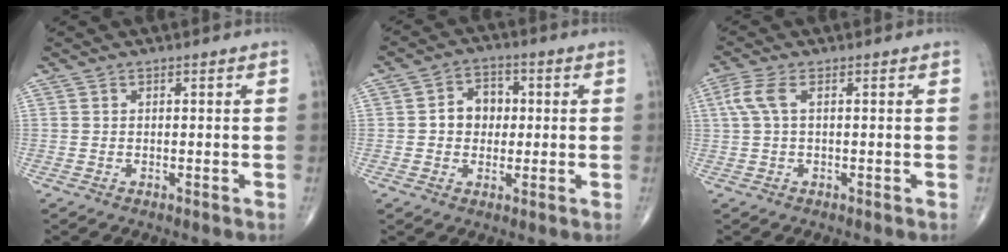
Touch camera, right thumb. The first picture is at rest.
{"total": 6.3, "force": [0.3, 5.2, 3.7], "torque": [-0.028, 0.014, -0.002]}
{"total": 4.0, "force": [0.8, 1.5, 3.6], "torque": [-0.108, 0.016, 0.017]}